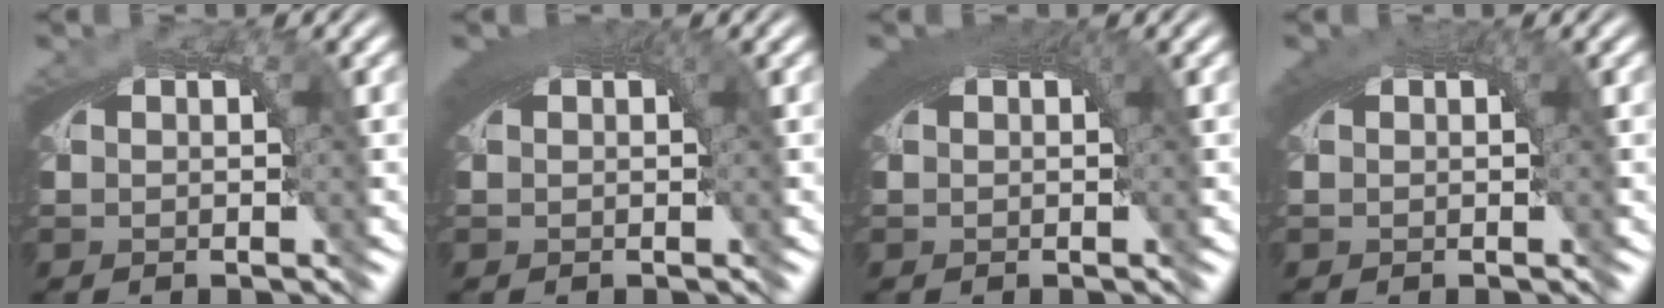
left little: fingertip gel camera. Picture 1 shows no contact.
{"total": 3.2, "force": [1.2, 0.9, 2.8], "torque": [-0.034, 0.011, 0.017]}
{"total": 3.8, "force": [1.4, 1.1, 3.4], "torque": [-0.043, 0.015, 0.018]}
{"total": 1.9, "force": [0.8, 0.3, 1.7], "torque": [-0.023, 0.007, 0.013]}